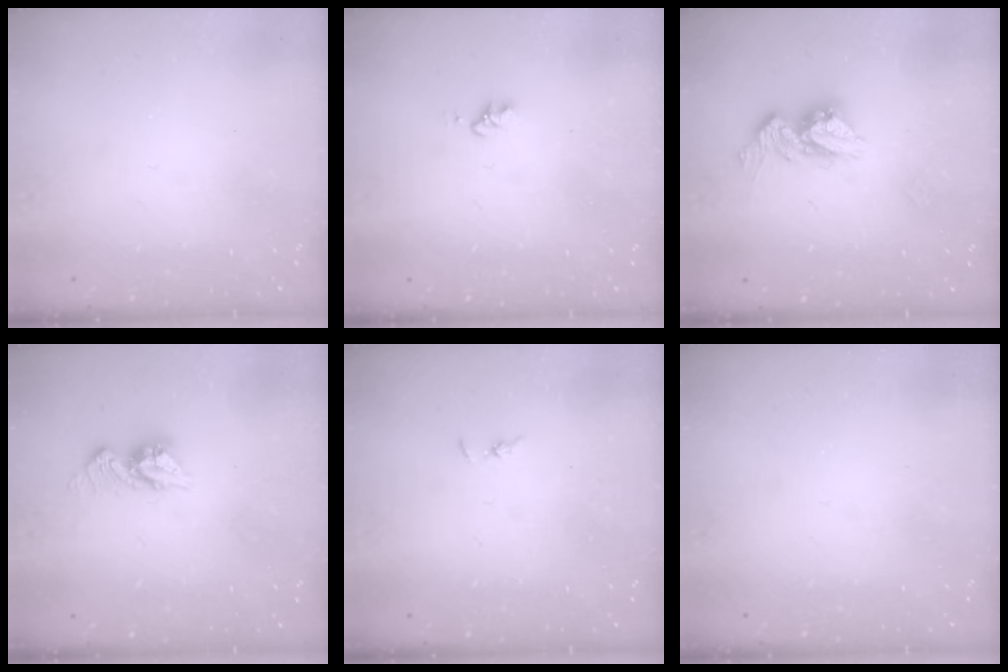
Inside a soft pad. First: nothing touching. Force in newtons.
{"total": 2.6, "press": 2.6, "slide": 0.4}
{"total": 10.7, "press": 10.6, "slide": 1.0}
{"total": 8.9, "press": 8.9, "slide": 0.6}
{"total": 1.3, "press": 1.2, "slide": 0.3}
{"total": 0.0}